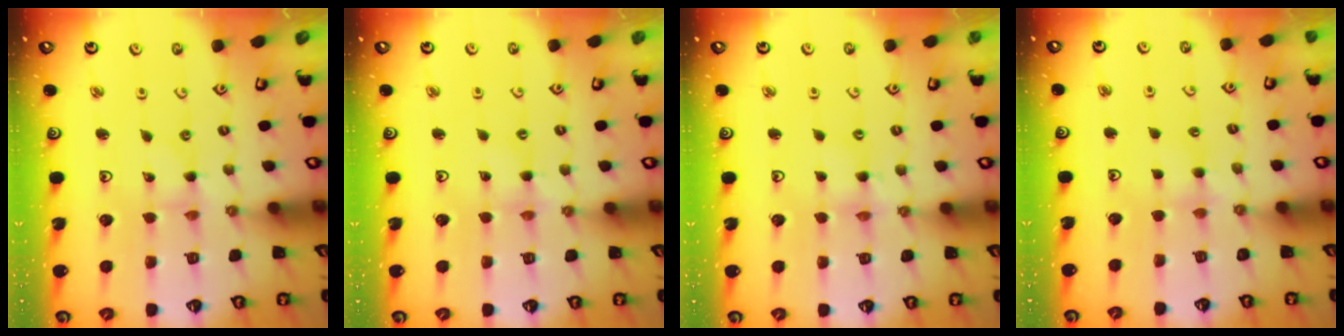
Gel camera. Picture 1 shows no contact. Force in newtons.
{"total": 1.1, "press": 1.1, "slide": 0.3}
{"total": 1.8, "press": 1.8, "slide": 0.2}
{"total": 3.7, "press": 3.6, "slide": 0.7}